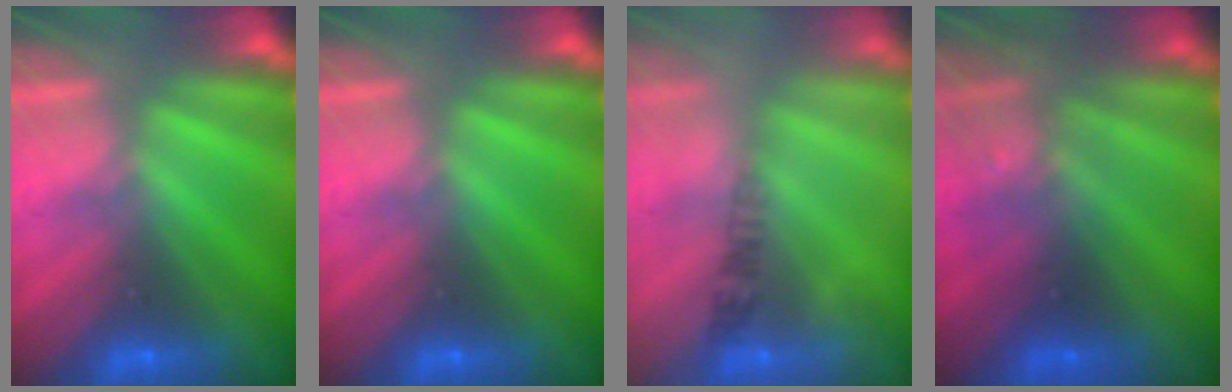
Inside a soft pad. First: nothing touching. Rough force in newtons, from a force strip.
{"total": 0.0}
{"total": 2.5}
{"total": 3.0}